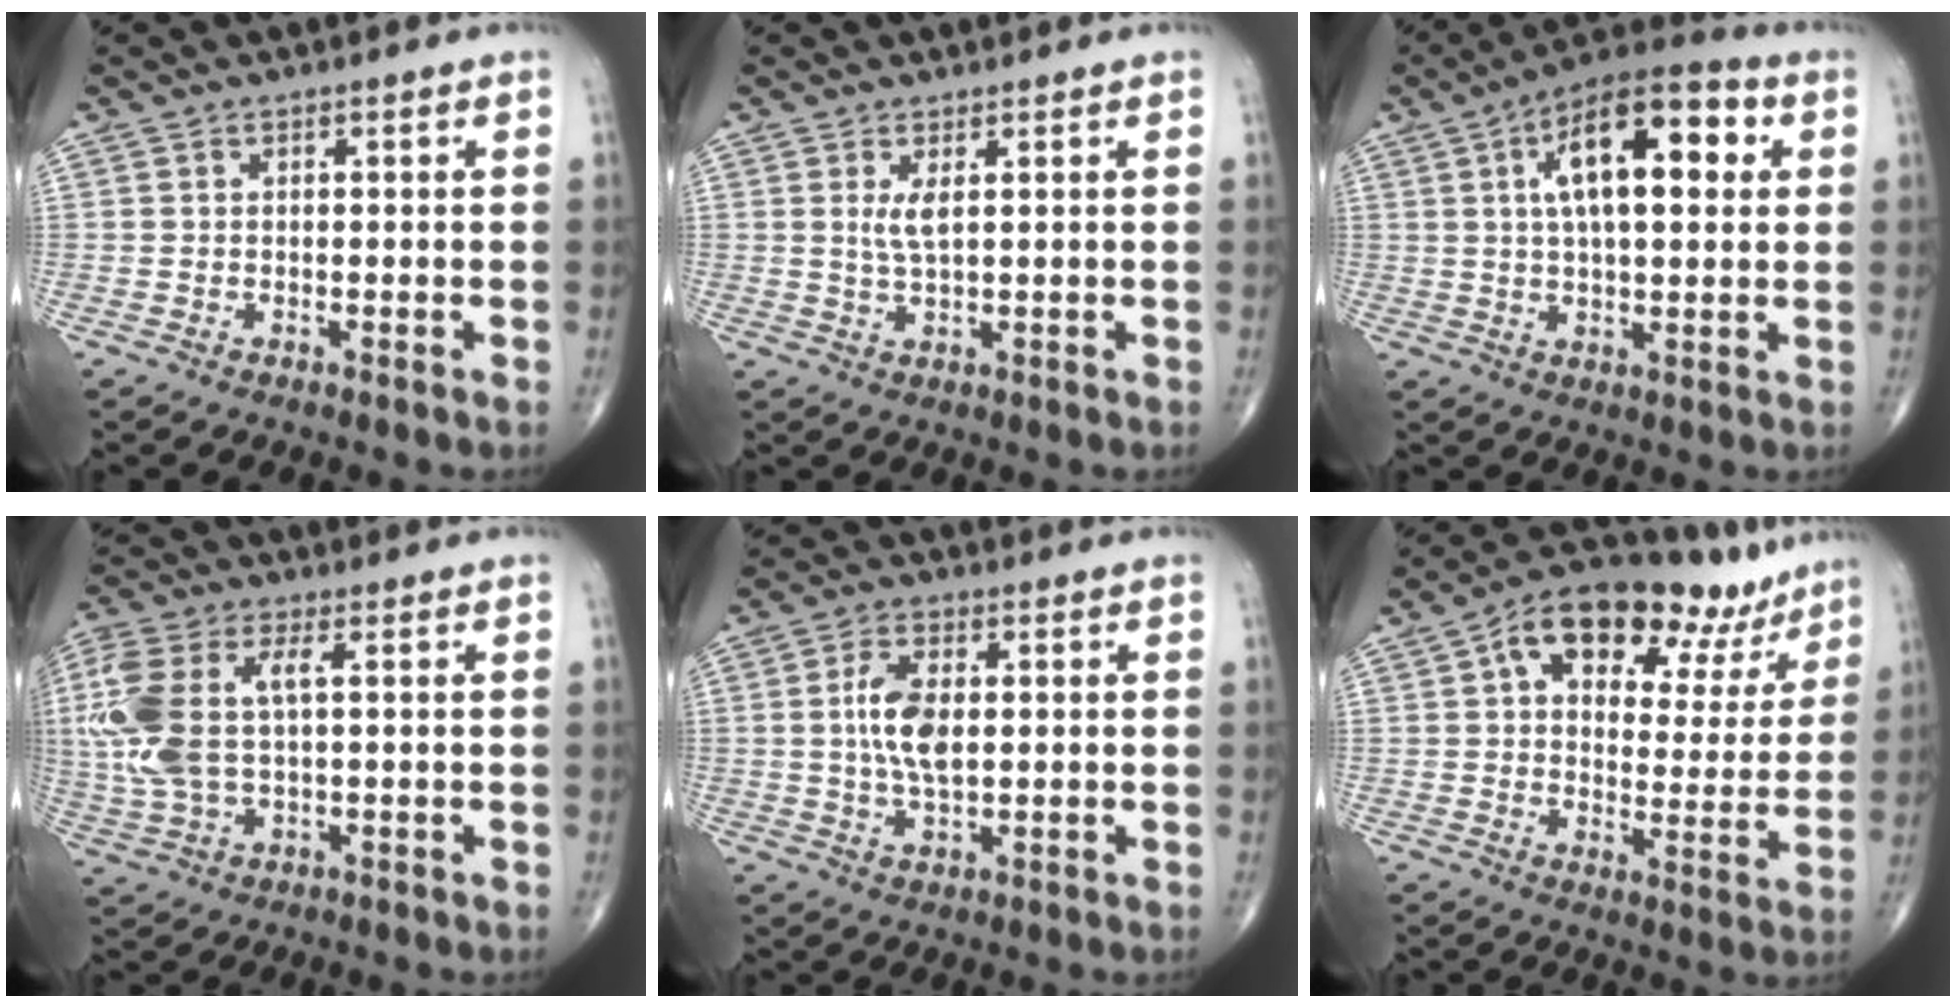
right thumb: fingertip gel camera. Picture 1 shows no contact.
{"total": 2.8, "force": [0.9, 0.7, 2.5], "torque": [-0.056, -0.011, 0.023]}
{"total": 16.6, "force": [4.3, 7.3, 14.3], "torque": [-0.207, 0.017, 0.061]}
{"total": 14.7, "force": [1.8, 7.3, 12.6], "torque": [-0.315, 0.018, 0.037]}
{"total": 7.5, "force": [0.6, 3.6, 6.6], "torque": [-0.132, 0.000, 0.010]}
{"total": 18.2, "force": [10.3, 9.9, 11.3], "torque": [-0.115, -0.004, 0.153]}